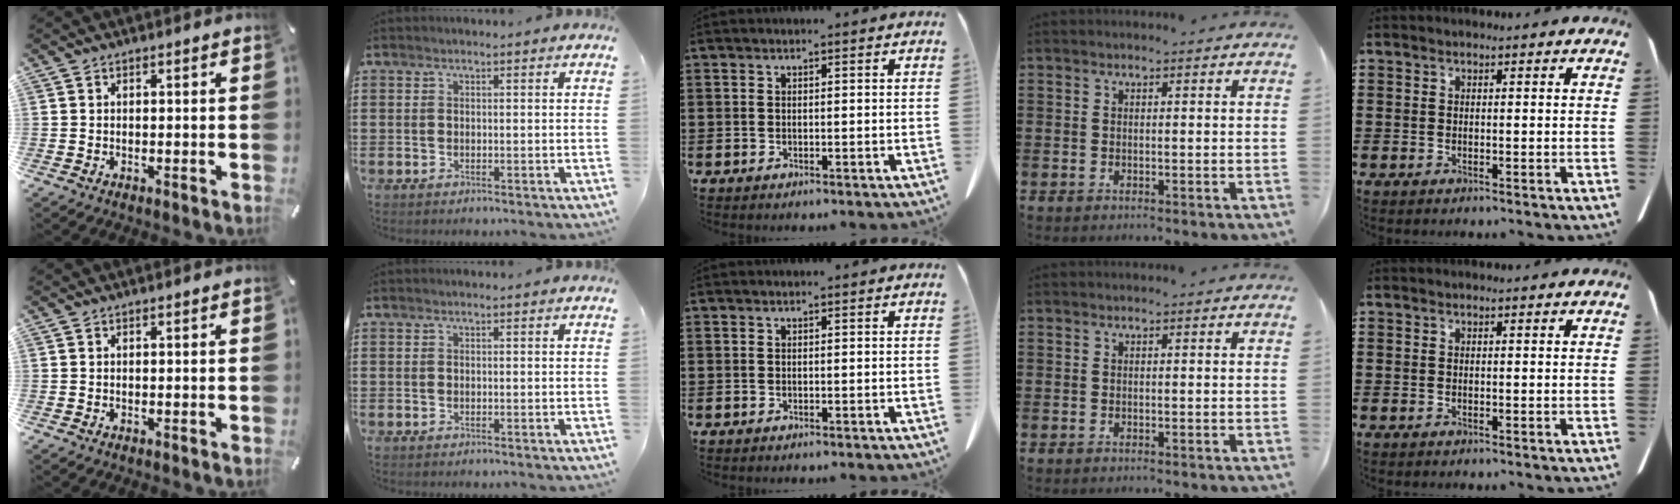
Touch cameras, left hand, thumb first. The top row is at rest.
{}